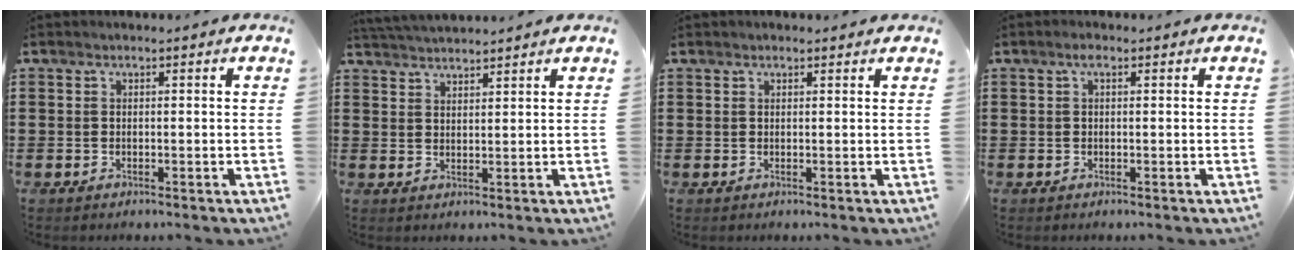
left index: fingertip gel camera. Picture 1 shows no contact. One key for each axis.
{"total": 3.0, "fx": 3.0, "fy": 0.0, "fz": 0.3, "tx": -0.015, "ty": -0.006, "tz": 0.057}
{"total": 0.7, "fx": 0.6, "fy": 0.3, "fz": 0.2, "tx": -0.005, "ty": 0.002, "tz": 0.012}
{"total": 1.3, "fx": 0.4, "fy": 0.5, "fz": 1.1, "tx": -0.024, "ty": 0.007, "tz": 0.006}